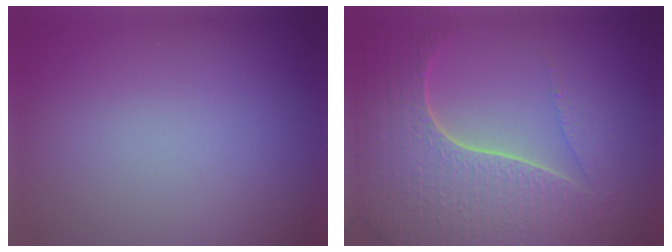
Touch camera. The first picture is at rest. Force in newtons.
{"total": 7.4, "press": 5.5, "slide": 5.0}